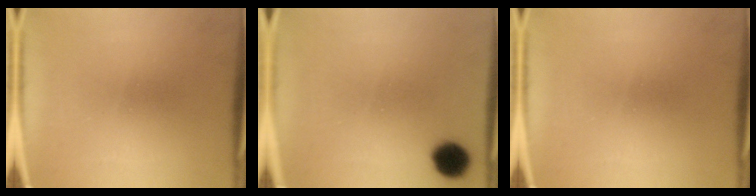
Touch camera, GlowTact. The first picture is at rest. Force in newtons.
{"total": 6.8}
{"total": 0.0}